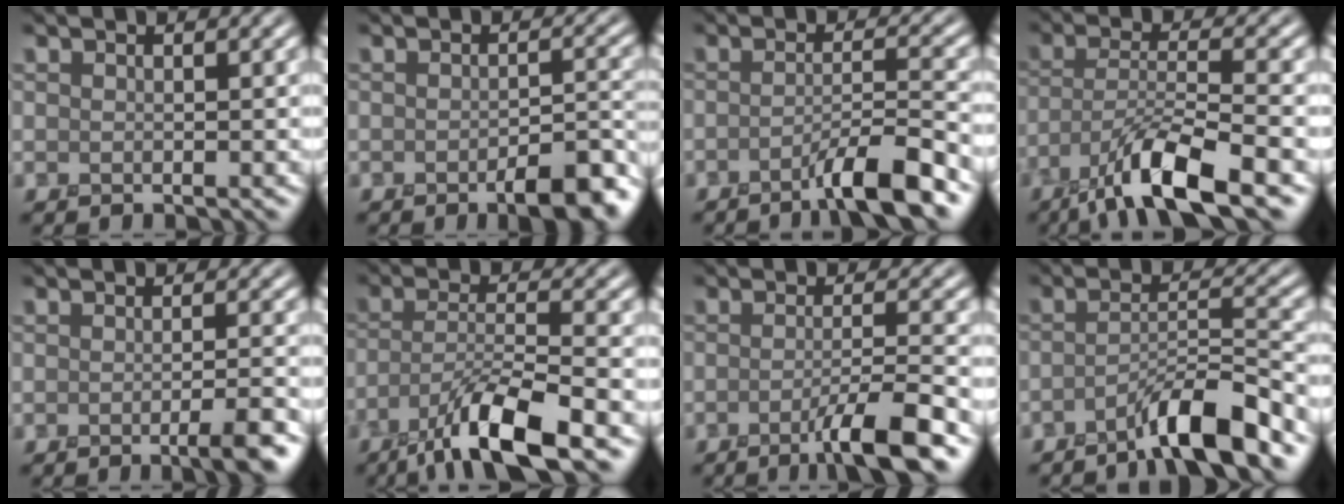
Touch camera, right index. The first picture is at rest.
{"total": 4.4, "force": [-2.5, 1.1, 3.5], "torque": [-0.049, -0.002, -0.037]}
{"total": 5.1, "force": [-3.0, 0.6, 4.1], "torque": [-0.056, 0.011, -0.062]}
{"total": 7.8, "force": [-5.1, 1.5, 5.8], "torque": [-0.102, 0.001, -0.100]}
{"total": 3.4, "force": [-1.6, 0.7, 2.9], "torque": [-0.036, -0.002, -0.031]}
{"total": 7.9, "force": [-5.1, 1.5, 5.8], "torque": [-0.101, 0.000, -0.100]}
{"total": 5.3, "force": [-2.6, 0.6, 4.6], "torque": [-0.070, 0.001, -0.054]}
{"total": 5.8, "force": [-3.9, 0.7, 4.3], "torque": [-0.063, 0.013, -0.074]}